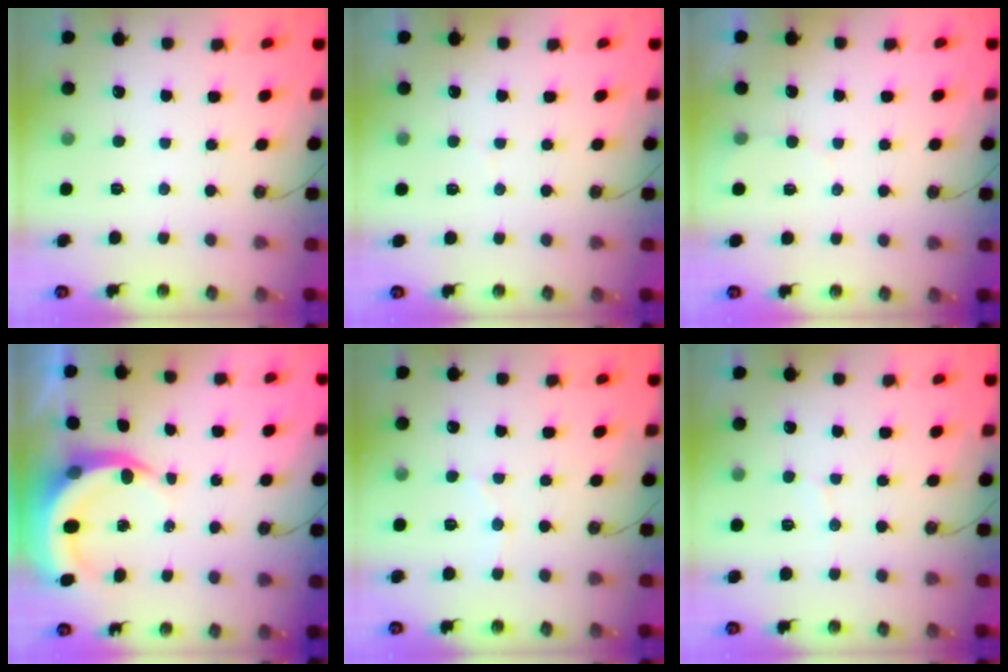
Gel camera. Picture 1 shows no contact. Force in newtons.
{"total": 2.7, "press": 2.6, "slide": 0.2}
{"total": 1.7, "press": 1.7, "slide": 0.2}
{"total": 6.6, "press": 6.5, "slide": 0.8}
{"total": 5.0, "press": 5.0, "slide": 0.4}
{"total": 4.0, "press": 4.0, "slide": 0.4}